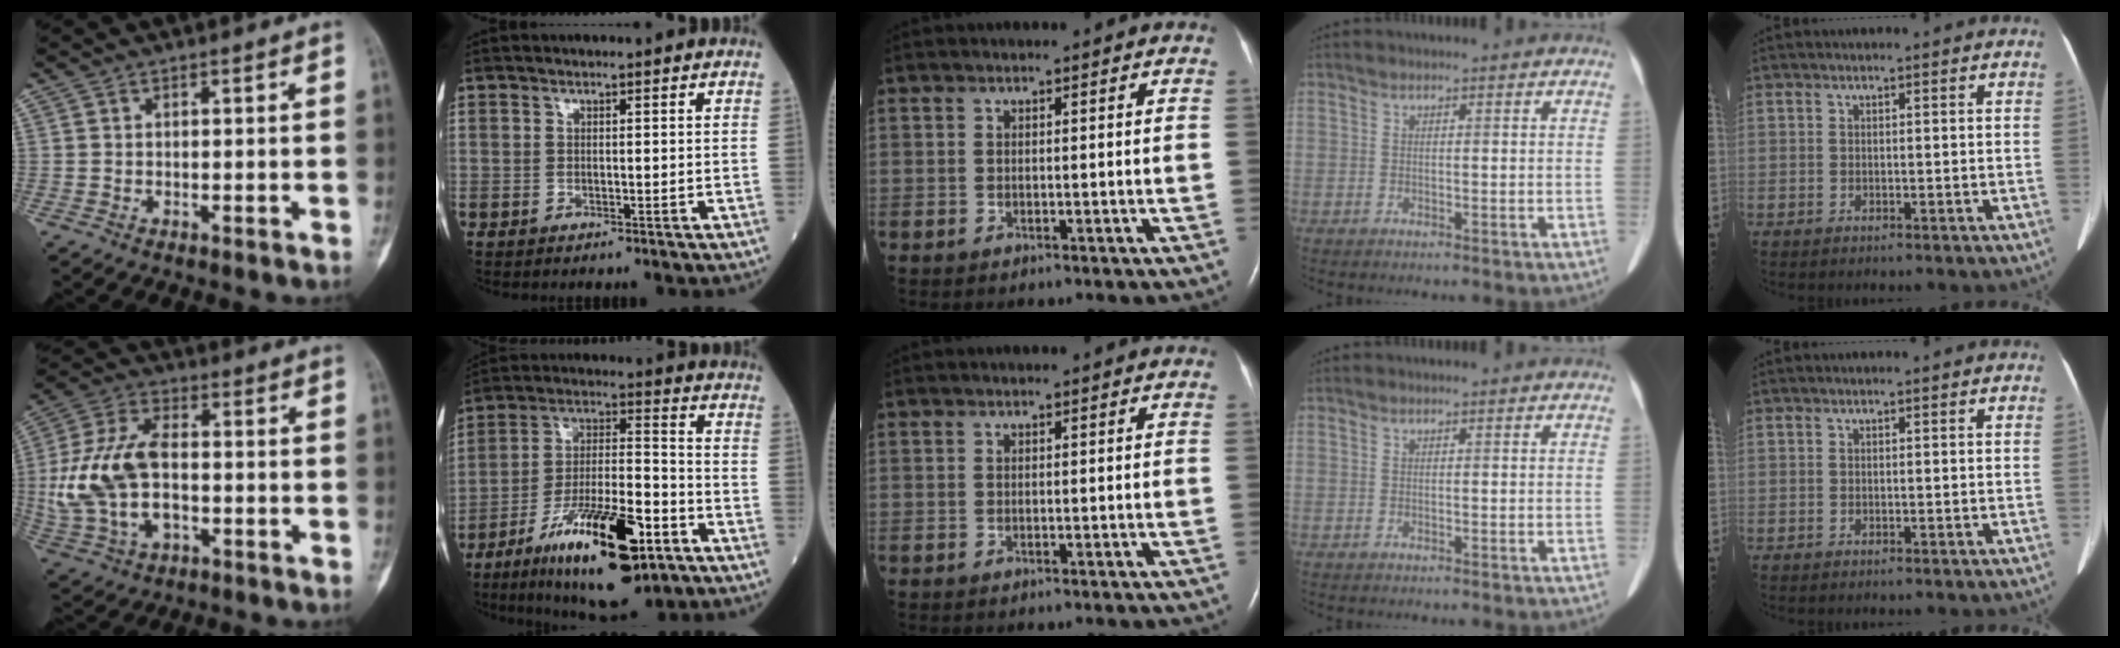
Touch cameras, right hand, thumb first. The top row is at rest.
{"thumb": {"total": 16.6, "force": [-1.3, 9.8, 13.4], "torque": [-0.286, 0.020, -0.020]}, "index": {"total": 19.6, "force": [-10.5, 4.7, 15.8], "torque": [-0.270, -0.021, -0.170]}}